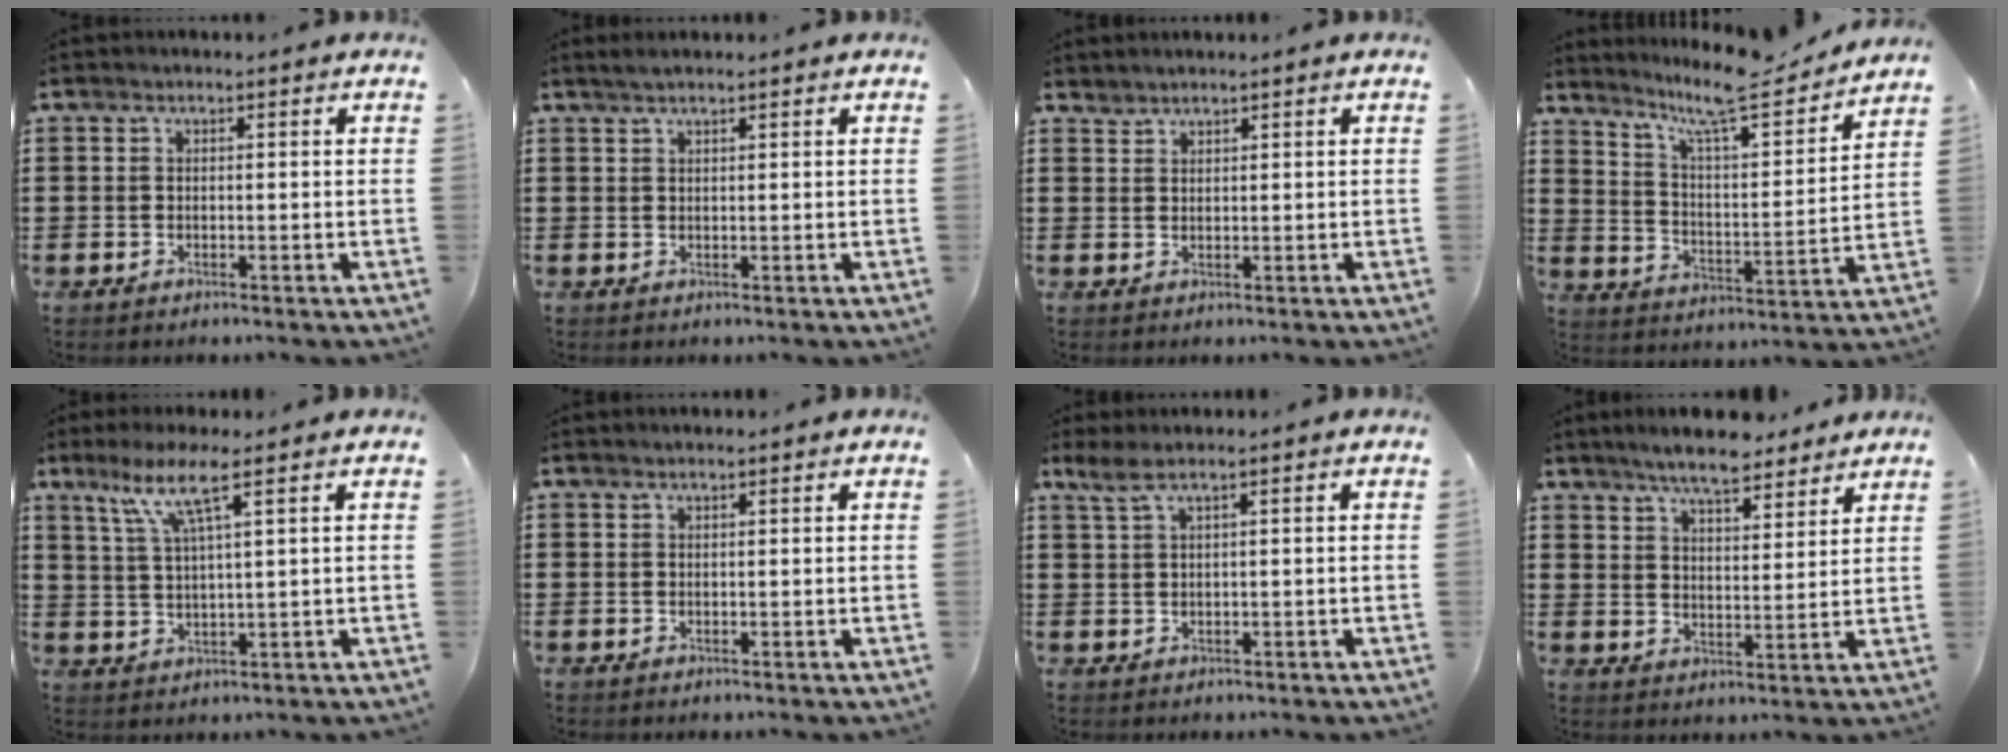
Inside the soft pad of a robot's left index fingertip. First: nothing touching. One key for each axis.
{"total": 1.4, "fx": 1.1, "fy": 0.0, "fz": 0.8, "tx": -0.017, "ty": 0.001, "tz": 0.020}
{"total": 1.3, "fx": 1.3, "fy": 0.1, "fz": -0.1, "tx": -0.001, "ty": -0.001, "tz": 0.027}
{"total": 10.4, "fx": 8.9, "fy": 0.8, "fz": 5.2, "tx": -0.116, "ty": -0.060, "tz": 0.147}
{"total": 7.3, "fx": 4.1, "fy": 0.4, "fz": 6.0, "tx": -0.129, "ty": 0.001, "tz": 0.071}
{"total": 0.8, "fx": 0.6, "fy": 0.0, "fz": 0.4, "tx": -0.008, "ty": -0.001, "tz": 0.012}
{"total": 2.1, "fx": 1.0, "fy": 0.1, "fz": 1.8, "tx": -0.045, "ty": -0.003, "tz": 0.015}
{"total": 6.8, "fx": 6.2, "fy": 1.1, "fz": 2.5, "tx": -0.062, "ty": -0.019, "tz": 0.110}